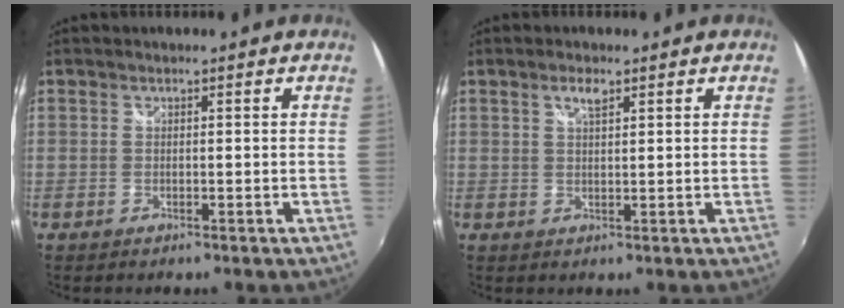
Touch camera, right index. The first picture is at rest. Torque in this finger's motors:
{"motor_torque": [0.17, -0.03, 0.11, 0.02]}